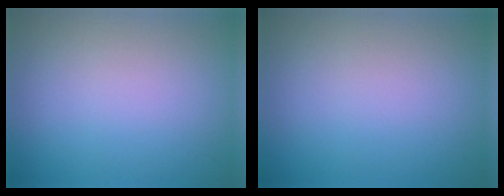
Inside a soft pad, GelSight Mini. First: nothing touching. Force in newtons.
{"total": 0.0}